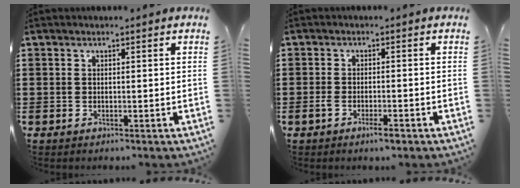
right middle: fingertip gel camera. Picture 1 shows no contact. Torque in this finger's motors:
{"motor_torque": [1.03, -0.35, 0.21, 0.07]}